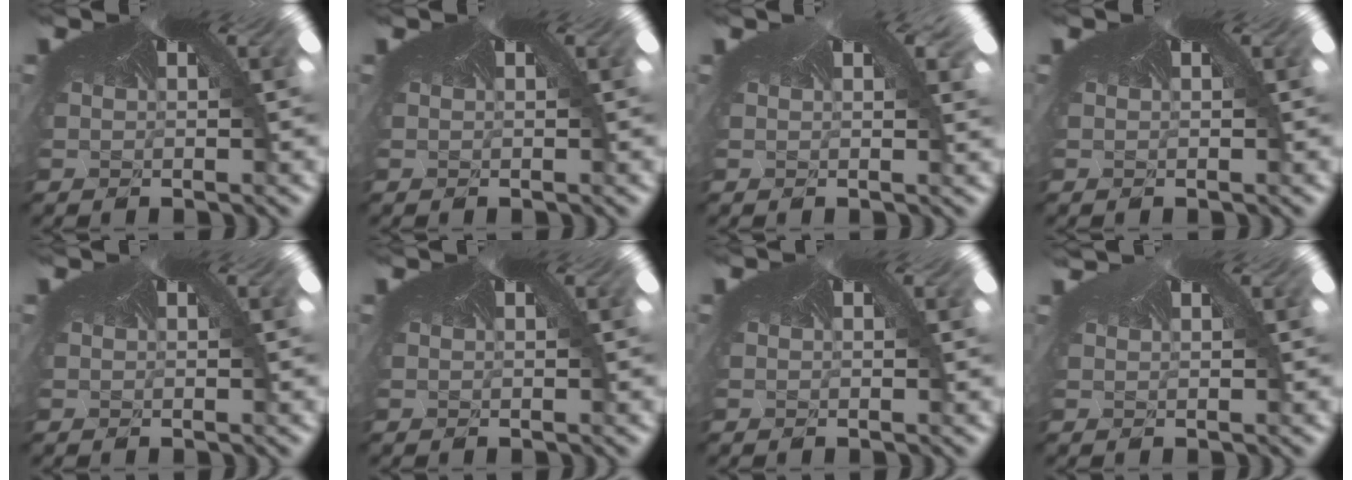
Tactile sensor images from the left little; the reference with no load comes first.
{"total": 0.0}
{"total": 1.1, "force": [0.0, -0.3, -1.0], "torque": [0.008, -0.001, -0.010]}
{"total": 0.0}
{"total": 0.0}
{"total": 0.0}
{"total": 0.0}
{"total": 0.7, "force": [0.0, -0.2, -0.7], "torque": [0.008, 0.001, -0.003]}